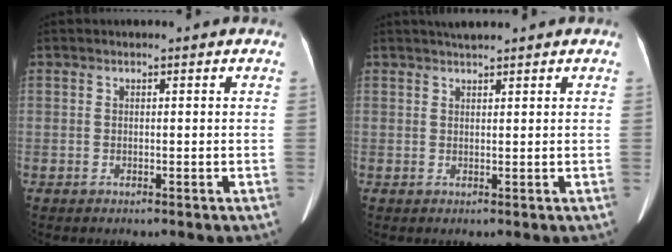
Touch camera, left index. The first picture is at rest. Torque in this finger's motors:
{"motor_torque": [0.01, 0.00, 0.00, 0.04]}